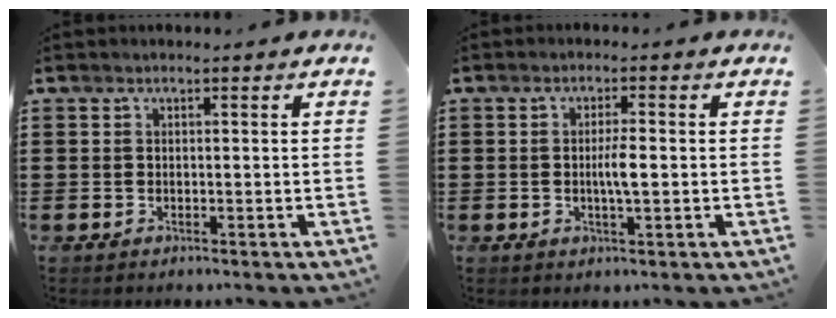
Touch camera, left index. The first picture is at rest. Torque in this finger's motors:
{"motor_torque": [0.29, -0.07, 0.12, 0.06]}